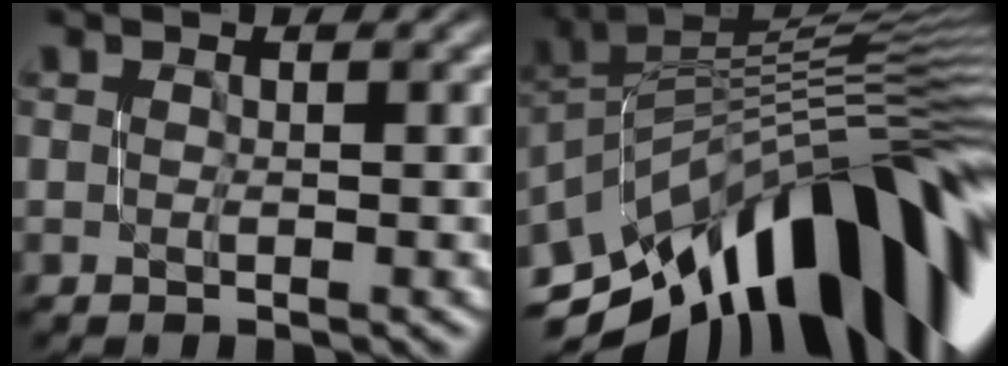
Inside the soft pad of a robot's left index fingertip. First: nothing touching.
{"total": 14.6, "force": [-7.0, 7.1, 10.7], "torque": [-0.148, 0.039, -0.136]}